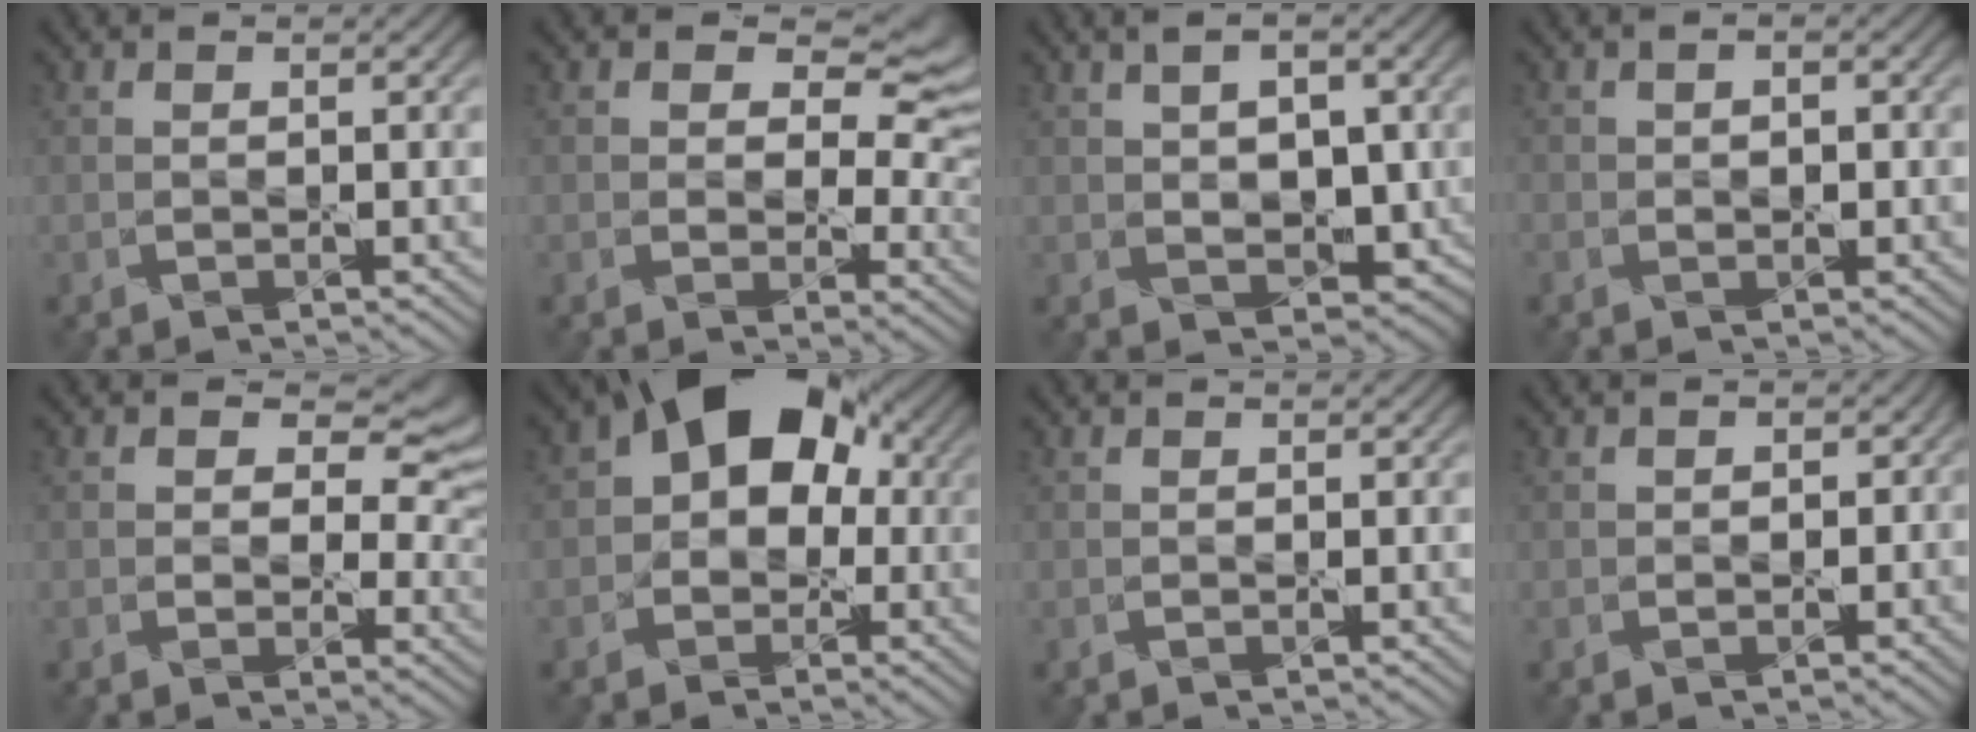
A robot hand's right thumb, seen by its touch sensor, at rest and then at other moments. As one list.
[{"total": 8.8, "force": [3.1, 5.9, 5.7], "torque": [-0.081, -0.006, 0.049]}, {"total": 7.4, "force": [0.4, 5.3, 5.2], "torque": [-0.077, -0.006, 0.025]}, {"total": 1.7, "force": [-0.5, 1.4, 0.8], "torque": [-0.014, 0.000, -0.009]}, {"total": 8.0, "force": [2.6, 5.6, 5.0], "torque": [-0.065, -0.003, 0.038]}, {"total": 12.6, "force": [2.5, 9.6, 7.9], "torque": [-0.096, 0.031, 0.001]}, {"total": 0.0}, {"total": 0.9, "force": [-0.3, 0.9, -0.1], "torque": [0.012, 0.004, -0.009]}]